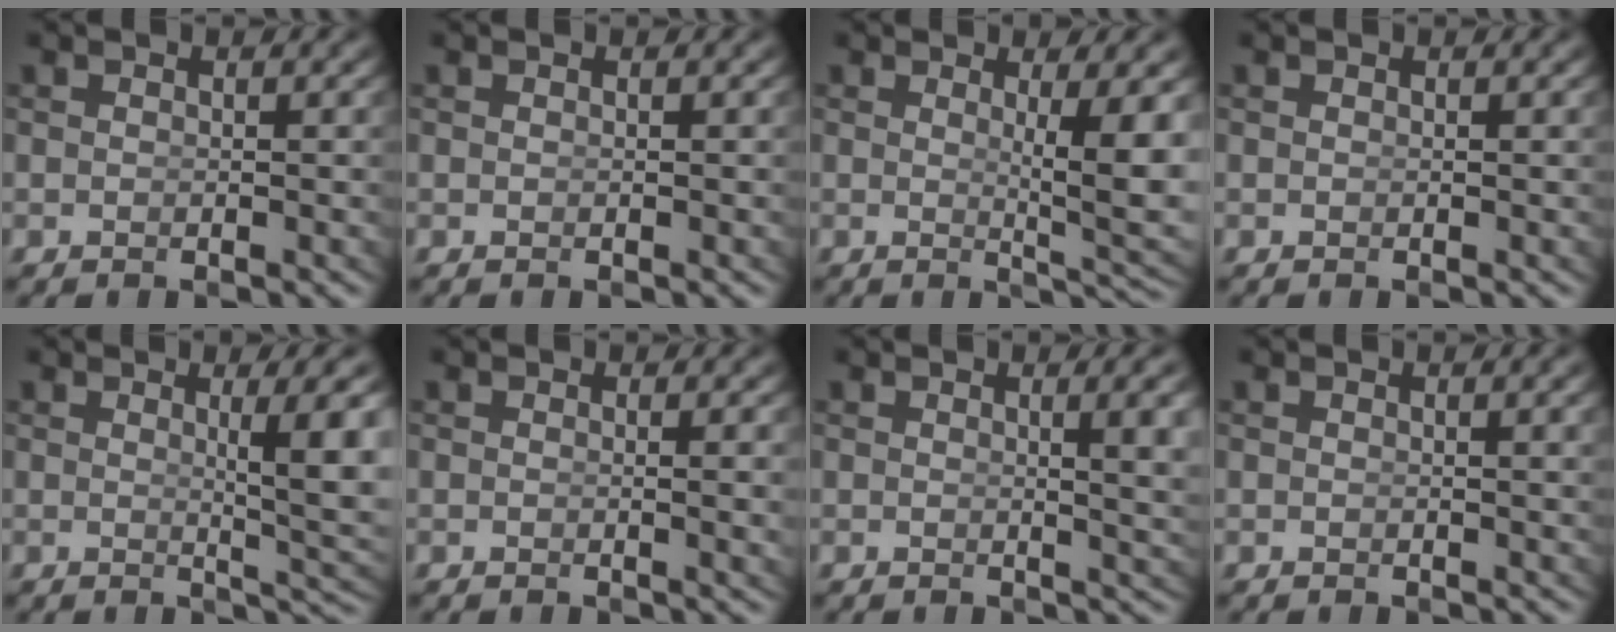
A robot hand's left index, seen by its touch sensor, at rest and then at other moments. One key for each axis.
{"total": 0.0}
{"total": 5.1, "fx": 0.9, "fy": 0.4, "fz": 5.0, "tx": -0.063, "ty": -0.016, "tz": 0.021}
{"total": 0.0}
{"total": 4.9, "fx": 0.8, "fy": 0.4, "fz": 4.8, "tx": -0.058, "ty": -0.009, "tz": 0.019}
{"total": 0.9, "fx": 0.3, "fy": -0.3, "fz": 0.8, "tx": -0.010, "ty": -0.004, "tz": 0.005}
{"total": 2.9, "fx": 0.9, "fy": 0.0, "fz": 2.8, "tx": -0.026, "ty": -0.005, "tz": 0.018}
{"total": 0.6, "fx": 0.4, "fy": -0.1, "fz": 0.5, "tx": -0.004, "ty": 0.001, "tz": 0.006}